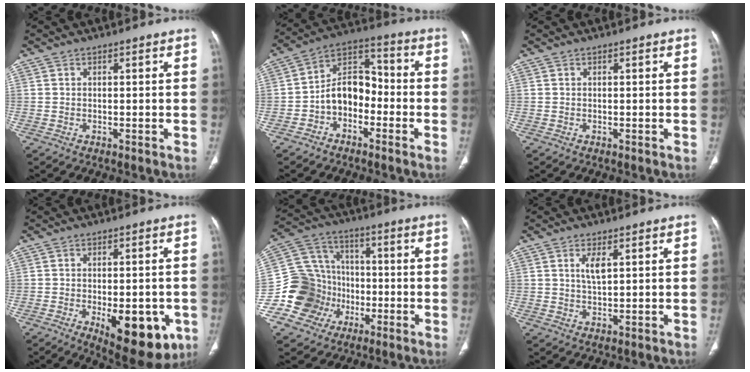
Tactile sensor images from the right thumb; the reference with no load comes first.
{"total": 10.0, "force": [-3.1, 7.1, 6.3], "torque": [-0.083, 0.050, -0.069]}
{"total": 0.0}
{"total": 14.6, "force": [-5.0, 6.7, 12.0], "torque": [-0.137, -0.004, -0.050]}
{"total": 15.2, "force": [-4.8, 13.7, 4.6], "torque": [-0.058, 0.066, -0.078]}
{"total": 3.1, "force": [1.2, 1.2, 2.6], "torque": [-0.052, -0.007, 0.025]}